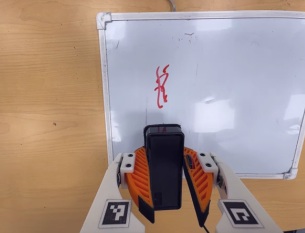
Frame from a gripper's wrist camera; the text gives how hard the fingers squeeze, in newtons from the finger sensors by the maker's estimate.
{"total": 9.4, "left": 9.6, "right": 9.3}